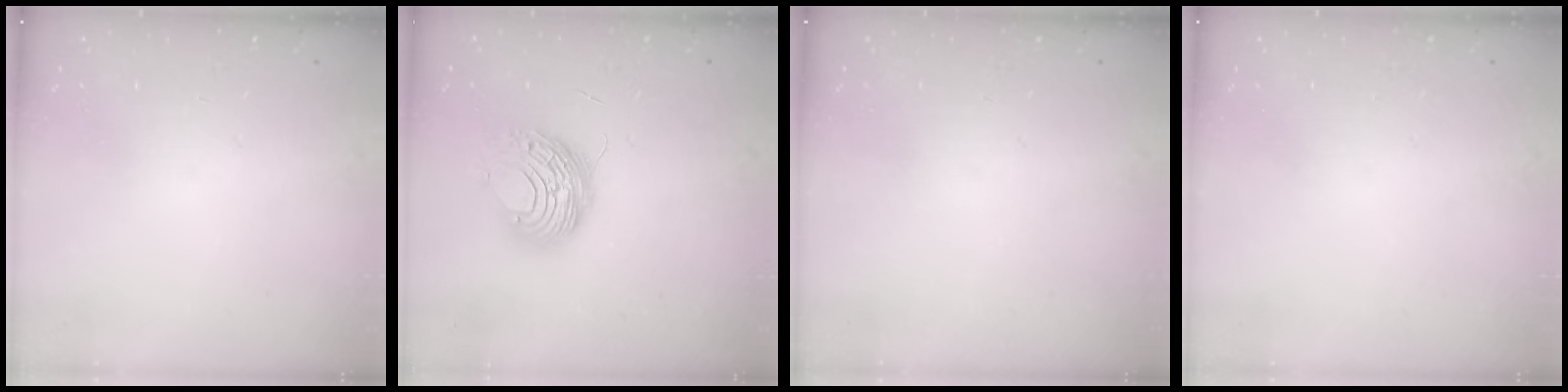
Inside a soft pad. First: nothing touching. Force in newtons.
{"total": 10.6, "press": 10.5, "slide": 1.5}
{"total": 0.0}
{"total": 0.0}